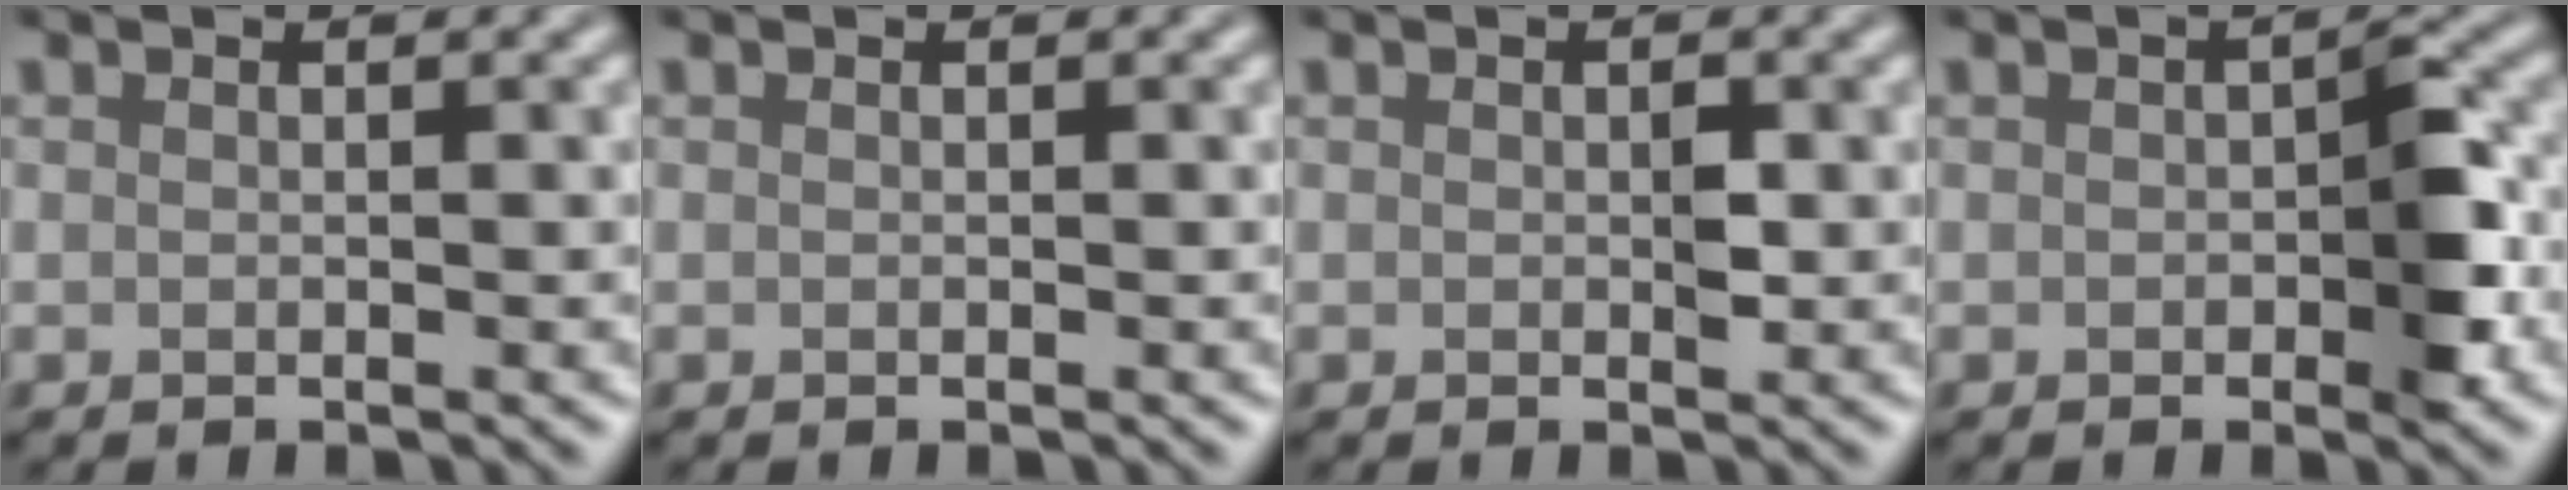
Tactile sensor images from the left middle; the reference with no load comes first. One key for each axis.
{"total": 0.0}
{"total": 1.2, "fx": 0.0, "fy": 0.6, "fz": 1.0, "tx": -0.012, "ty": -0.002, "tz": 0.000}
{"total": 3.3, "fx": -0.4, "fy": 1.6, "fz": 2.9, "tx": -0.037, "ty": 0.000, "tz": -0.007}